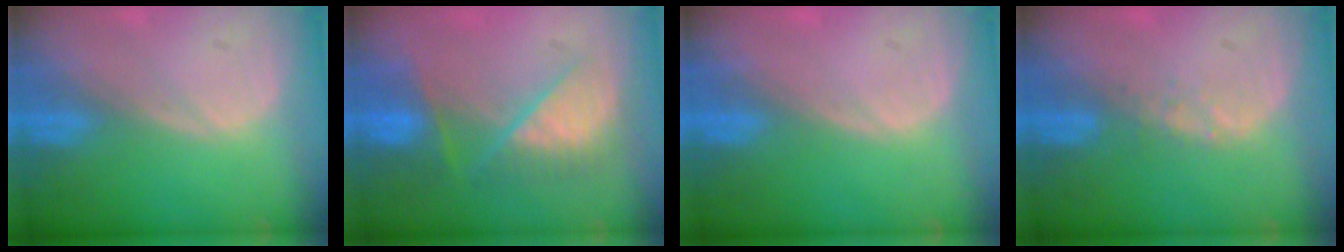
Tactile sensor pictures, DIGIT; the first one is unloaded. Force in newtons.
{"total": 7.3, "press": 7.3, "slide": 0.5}
{"total": 0.0}
{"total": 1.4, "press": 1.4, "slide": 0.2}